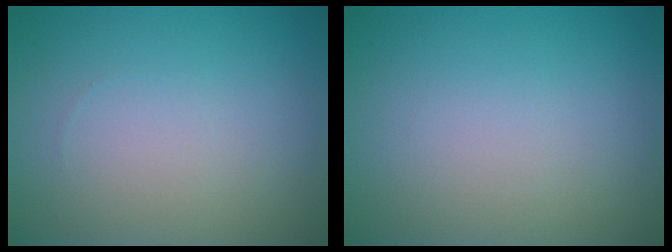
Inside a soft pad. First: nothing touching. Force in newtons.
{"total": 0.0}